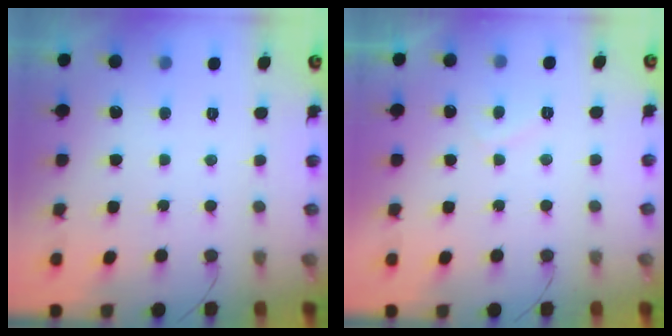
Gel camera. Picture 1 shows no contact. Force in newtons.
{"total": 1.1, "press": 0.9, "slide": 0.6}